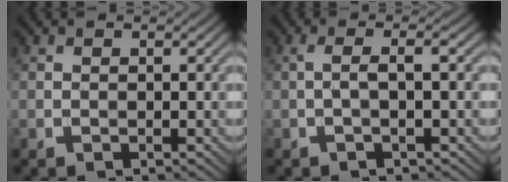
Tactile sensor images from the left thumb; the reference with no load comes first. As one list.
[{"total": 2.6, "force": [-0.2, 0.4, 2.5], "torque": [-0.043, 0.009, -0.012]}]